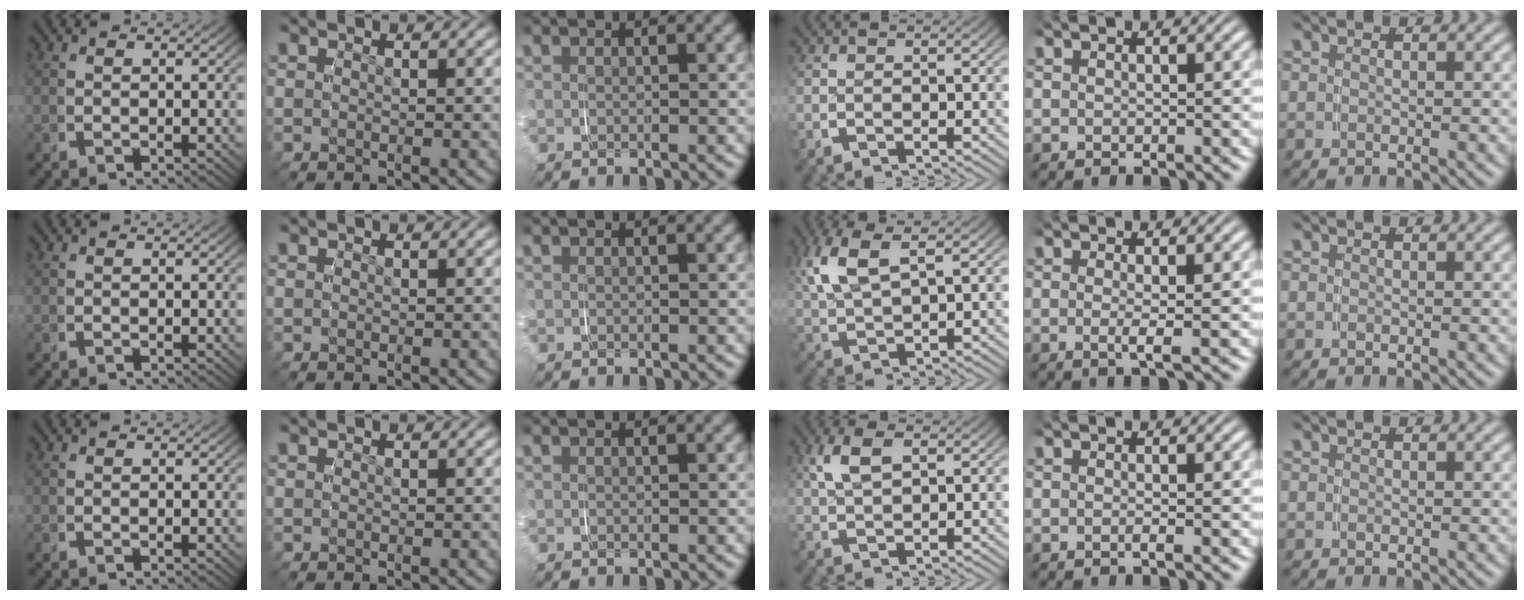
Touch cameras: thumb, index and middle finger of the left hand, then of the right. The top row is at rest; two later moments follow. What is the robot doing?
{"motion": "grasp_and_lifting", "object": "map"}